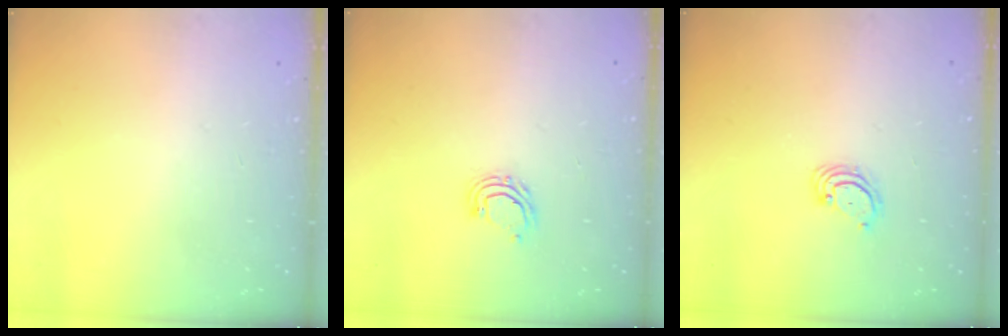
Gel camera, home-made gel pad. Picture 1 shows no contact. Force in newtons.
{"total": 4.9, "press": 4.9, "slide": 0.5}
{"total": 3.8, "press": 3.8, "slide": 0.4}